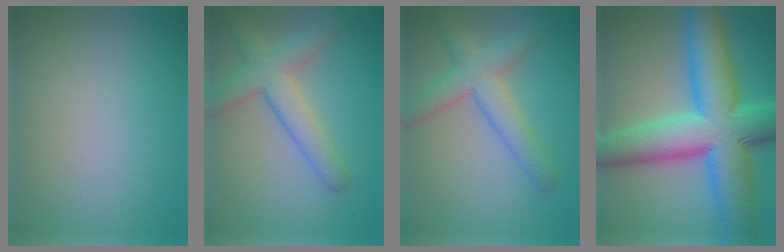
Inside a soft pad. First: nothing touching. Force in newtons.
{"total": 4.7, "press": 4.7, "slide": 0.2}
{"total": 4.5, "press": 4.5, "slide": 0.2}
{"total": 13.8, "press": 13.8, "slide": 0.3}